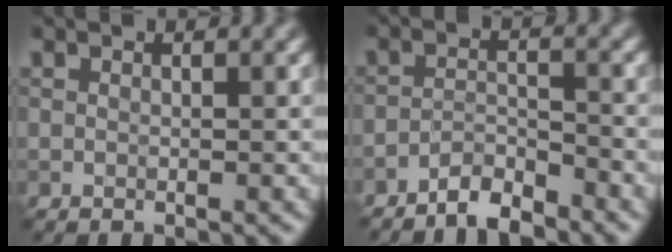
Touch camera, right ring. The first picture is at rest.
{"total": 2.9, "force": [-2.8, 0.3, 1.0], "torque": [-0.017, 0.005, -0.057]}